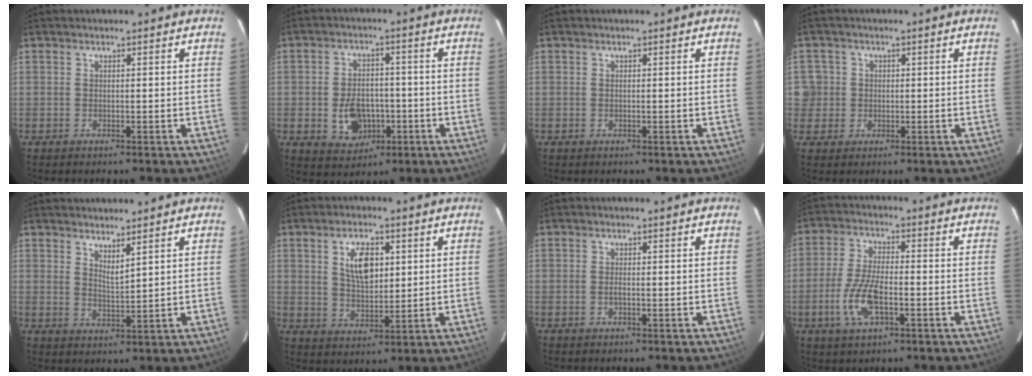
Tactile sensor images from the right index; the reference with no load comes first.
{"total": 8.4, "force": [-2.4, 6.2, 5.0], "torque": [-0.103, 0.005, -0.026]}
{"total": 0.0}
{"total": 4.4, "force": [-0.1, 4.4, 0.4], "torque": [0.007, 0.027, 0.005]}
{"total": 3.3, "force": [2.7, 0.3, 2.0], "torque": [-0.033, -0.005, 0.044]}
{"total": 7.7, "force": [2.5, 3.8, 6.2], "torque": [-0.111, 0.006, 0.049]}
{"total": 0.6, "force": [-0.3, 0.2, 0.5], "torque": [-0.010, -0.001, -0.005]}
{"total": 9.0, "force": [-3.1, 3.4, 7.8], "torque": [-0.168, -0.003, -0.061]}